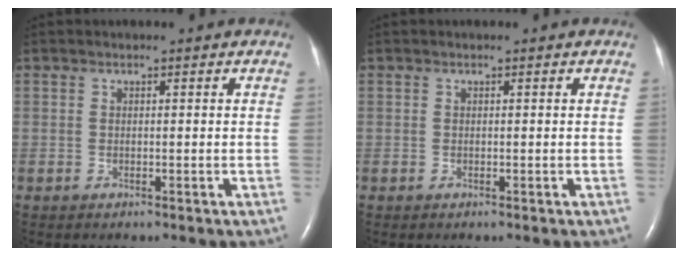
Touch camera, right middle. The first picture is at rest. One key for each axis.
{"total": 0.0}